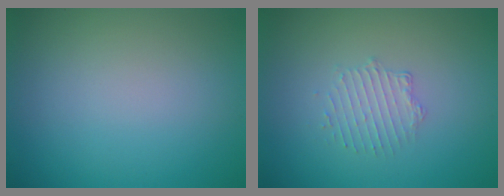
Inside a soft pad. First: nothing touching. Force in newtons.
{"total": 1.6, "press": 0.9, "slide": 1.3}